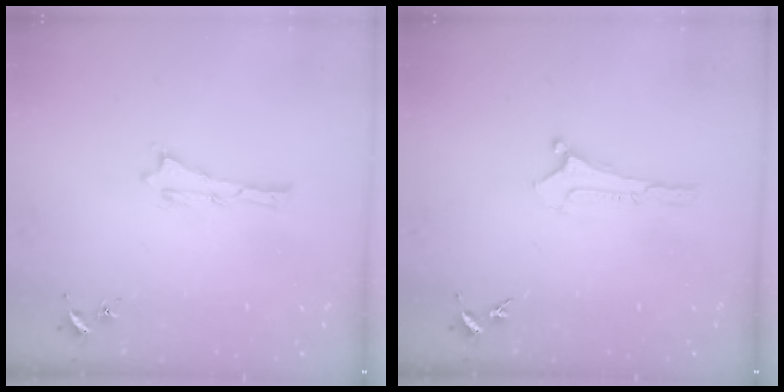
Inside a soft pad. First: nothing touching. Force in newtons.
{"total": 0.0}